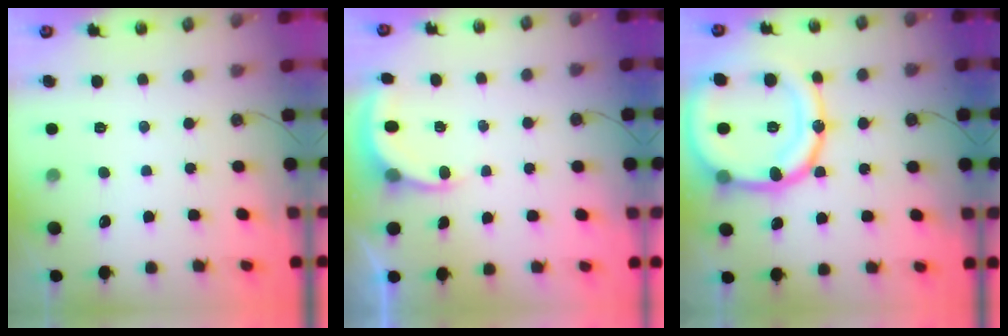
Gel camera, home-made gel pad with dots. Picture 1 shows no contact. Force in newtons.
{"total": 4.2, "press": 4.1, "slide": 0.3}
{"total": 24.9, "press": 24.6, "slide": 4.1}